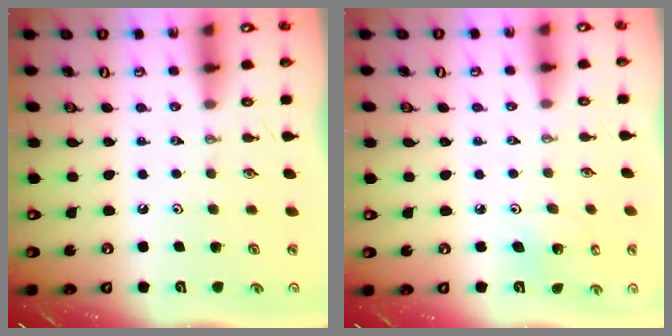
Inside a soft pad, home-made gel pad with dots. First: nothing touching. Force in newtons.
{"total": 3.2, "press": 3.2, "slide": 0.1}